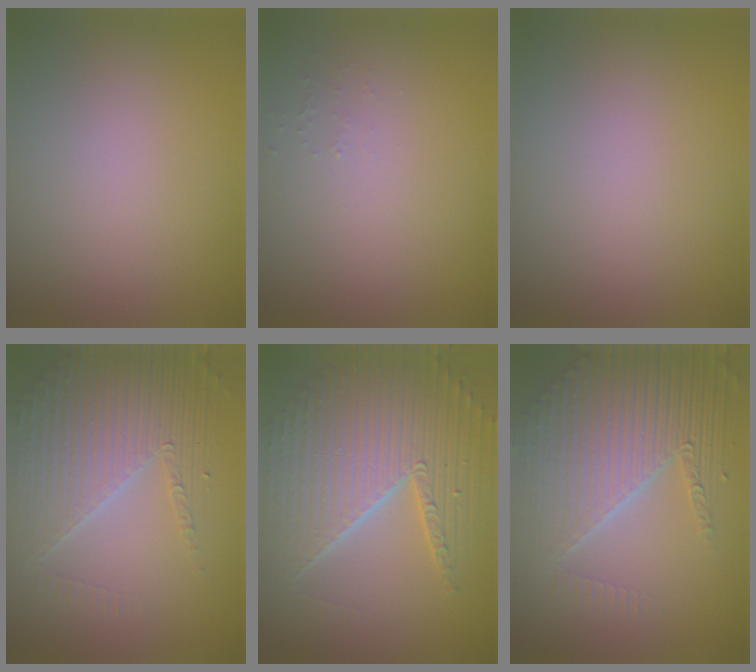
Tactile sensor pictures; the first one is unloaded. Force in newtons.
{"total": 0.5, "press": 0.5, "slide": 0.1}
{"total": 0.0}
{"total": 5.8, "press": 4.5, "slide": 3.7}
{"total": 10.1, "press": 6.5, "slide": 7.7}
{"total": 8.6, "press": 5.7, "slide": 6.4}